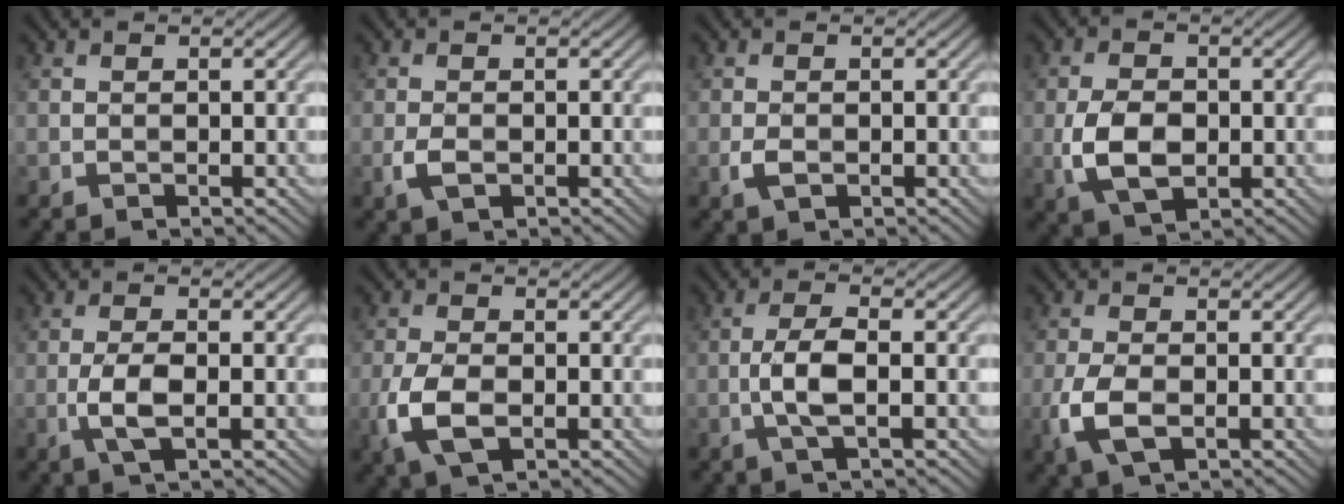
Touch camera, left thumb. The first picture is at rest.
{"total": 2.3, "force": [-0.8, 1.3, 1.7], "torque": [-0.042, -0.004, -0.015]}
{"total": 1.7, "force": [-0.6, 1.0, 1.3], "torque": [-0.031, -0.003, -0.011]}
{"total": 6.3, "force": [-1.2, 4.0, 4.7], "torque": [-0.108, -0.009, -0.023]}
{"total": 4.0, "force": [-1.1, 1.4, 3.6], "torque": [-0.083, -0.004, -0.025]}
{"total": 5.9, "force": [-1.9, 3.2, 4.6], "torque": [-0.111, -0.007, -0.040]}
{"total": 4.5, "force": [-1.0, 1.4, 4.2], "torque": [-0.093, 0.005, -0.025]}
{"total": 5.2, "force": [-1.7, 2.7, 4.1], "torque": [-0.101, -0.008, -0.036]}